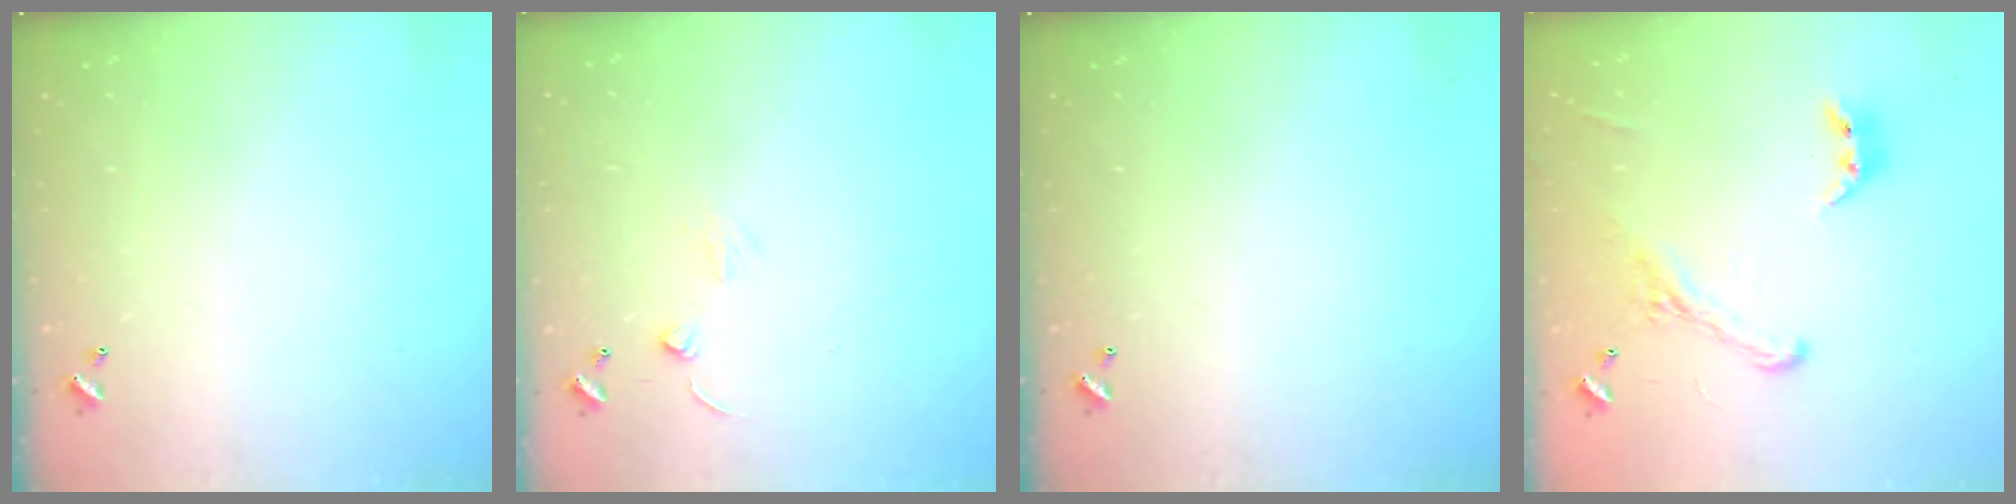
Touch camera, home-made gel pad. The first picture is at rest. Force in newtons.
{"total": 0.9, "press": 0.9, "slide": 0.3}
{"total": 0.0}
{"total": 2.9, "press": 2.7, "slide": 1.2}